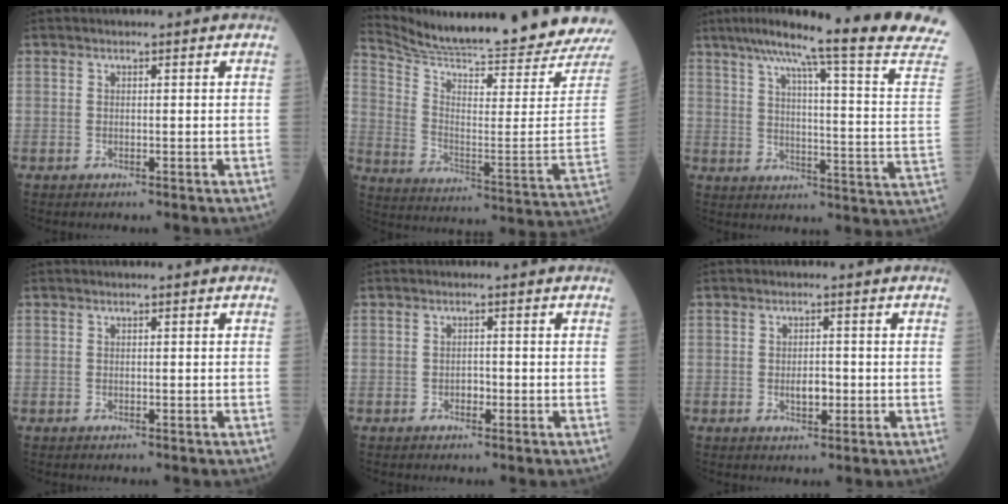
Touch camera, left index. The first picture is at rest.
{"total": 25.1, "force": [23.6, -2.0, 8.3], "torque": [-0.158, -0.123, 0.333]}
{"total": 24.1, "force": [20.6, -1.9, 12.4], "torque": [-0.190, -0.054, 0.263]}
{"total": 0.0}
{"total": 1.1, "force": [-0.4, 0.8, 0.7], "torque": [-0.011, 0.003, -0.004]}
{"total": 2.6, "force": [-0.4, 1.5, 2.1], "torque": [-0.037, 0.001, 0.000]}